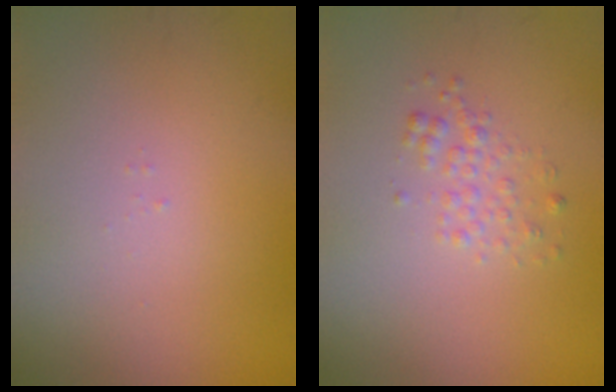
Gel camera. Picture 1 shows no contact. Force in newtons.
{"total": 1.5, "press": 1.5, "slide": 0.0}